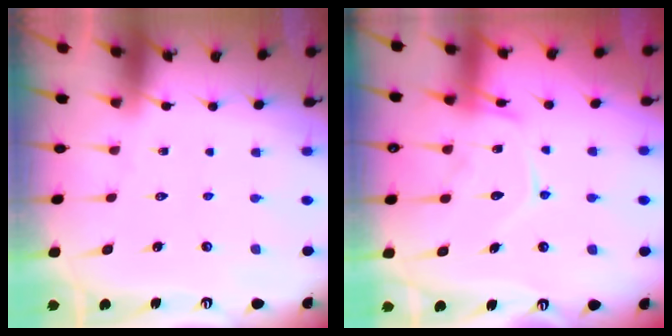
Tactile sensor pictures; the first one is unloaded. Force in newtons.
{"total": 15.6, "press": 15.5, "slide": 1.2}